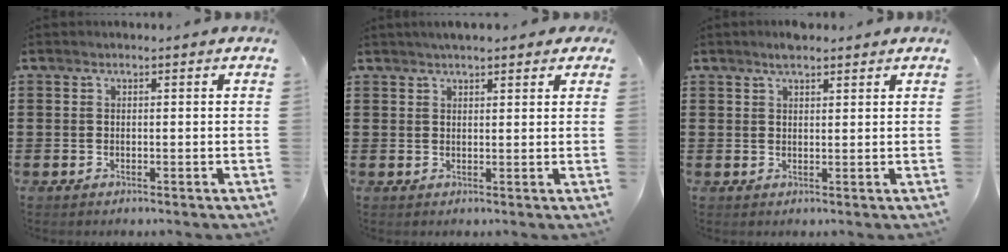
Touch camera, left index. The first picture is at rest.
{"total": 2.4, "force": [2.0, 0.6, 1.2], "torque": [-0.028, 0.007, 0.036]}
{"total": 2.7, "force": [2.3, 0.7, 1.3], "torque": [-0.030, 0.005, 0.042]}